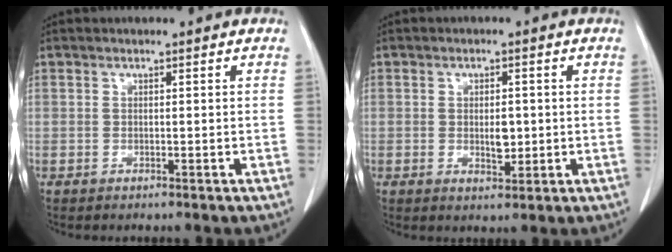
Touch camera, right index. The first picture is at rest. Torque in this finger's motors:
{"motor_torque": [0.11, 0.08, 0.05, 0.04]}